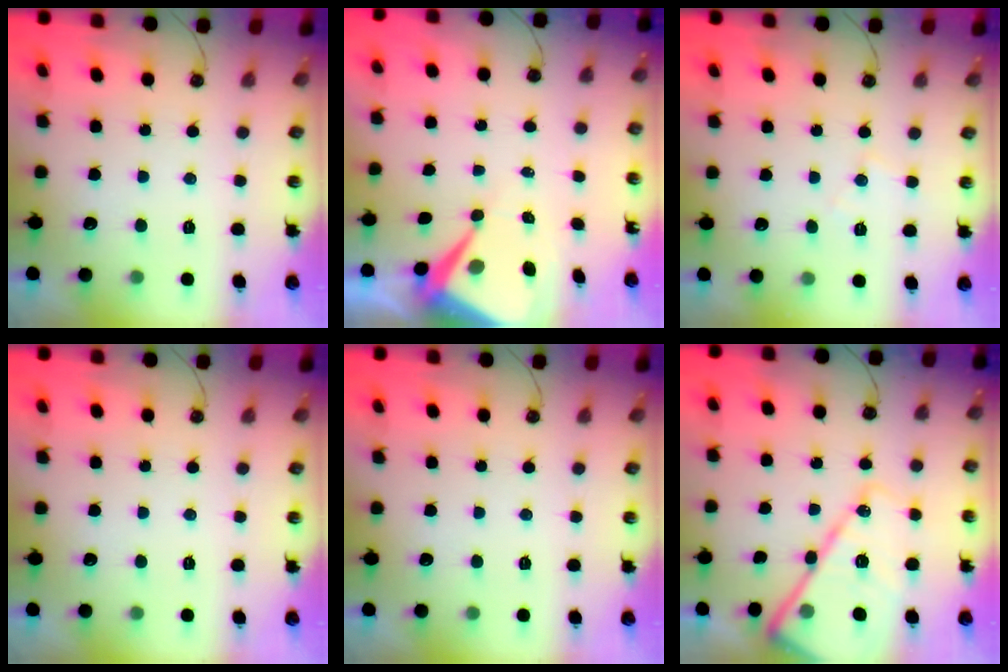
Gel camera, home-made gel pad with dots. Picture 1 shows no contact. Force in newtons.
{"total": 8.7, "press": 8.6, "slide": 0.8}
{"total": 5.2, "press": 5.2, "slide": 0.9}
{"total": 0.0}
{"total": 0.0}
{"total": 19.7, "press": 19.5, "slide": 2.1}